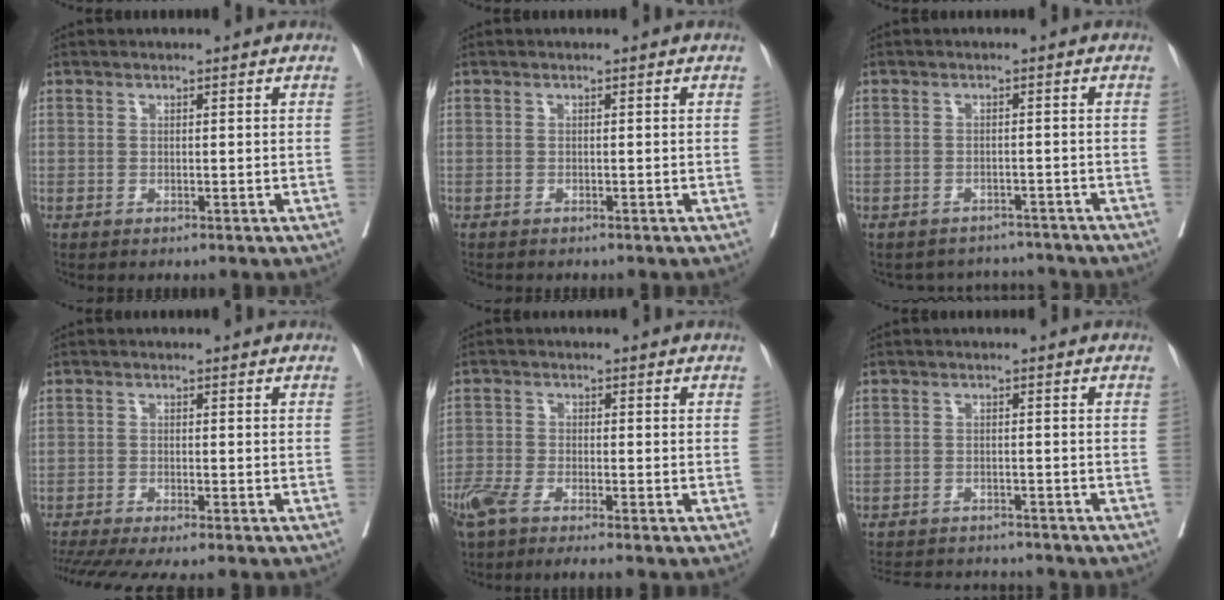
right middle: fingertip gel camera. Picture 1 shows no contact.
{"total": 1.1, "force": [-1.0, 0.3, 0.4], "torque": [-0.007, -0.002, -0.016]}
{"total": 5.6, "force": [-5.3, 1.7, -0.8], "torque": [0.017, 0.020, -0.064]}
{"total": 10.0, "force": [-8.6, 0.3, 5.1], "torque": [-0.060, -0.013, -0.133]}
{"total": 6.6, "force": [-5.4, 0.5, 3.8], "torque": [-0.069, -0.011, -0.099]}
{"total": 10.6, "force": [-10.0, 2.3, 2.7], "torque": [-0.050, 0.005, -0.135]}